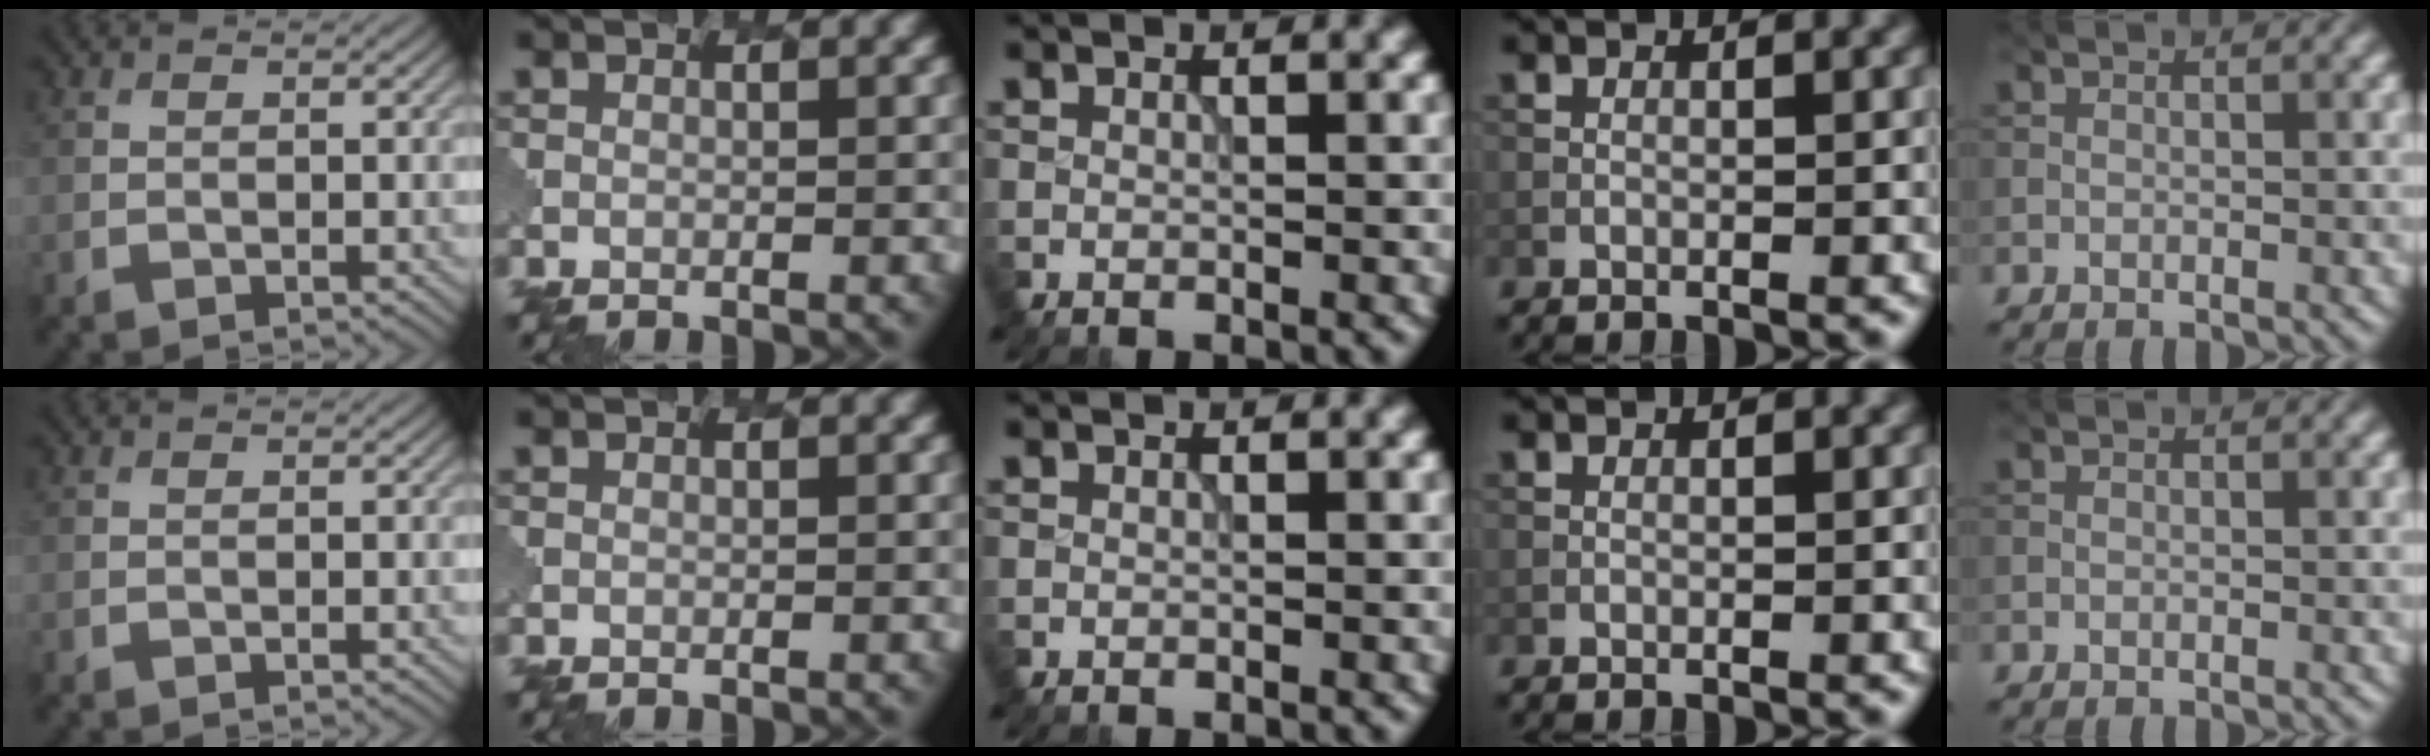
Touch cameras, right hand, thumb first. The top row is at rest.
{}